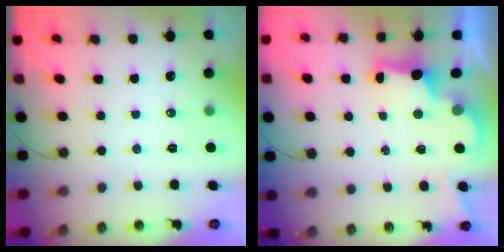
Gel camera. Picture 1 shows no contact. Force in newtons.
{"total": 2.8, "press": 2.6, "slide": 0.9}